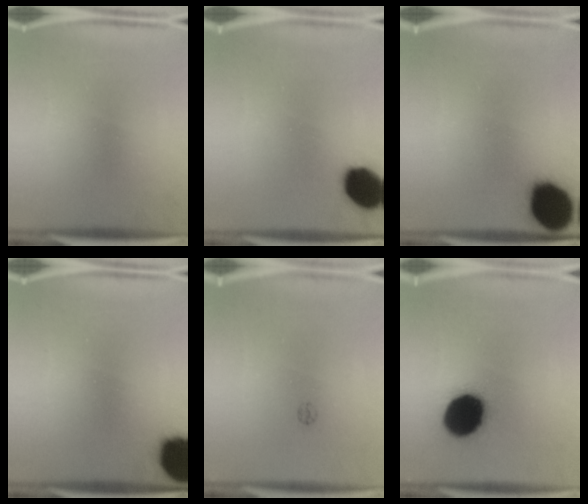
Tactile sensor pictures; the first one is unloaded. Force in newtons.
{"total": 13.3}
{"total": 17.9}
{"total": 16.8}
{"total": 1.0}
{"total": 18.9}